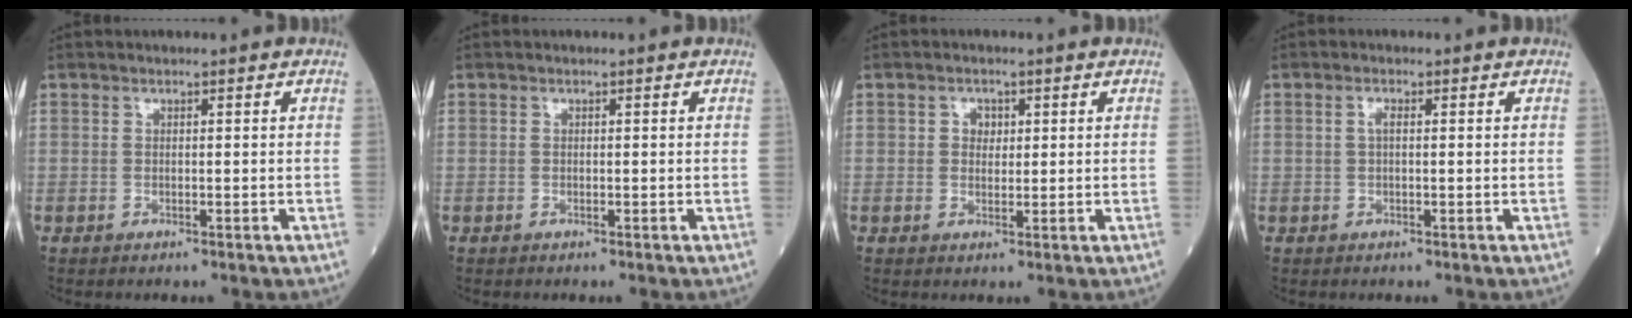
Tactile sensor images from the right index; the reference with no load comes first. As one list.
[{"total": 0.0}, {"total": 1.9, "force": [0.5, 1.5, 1.1], "torque": [-0.014, 0.001, 0.007]}, {"total": 1.3, "force": [0.2, 0.4, 1.2], "torque": [-0.025, 0.003, 0.003]}]